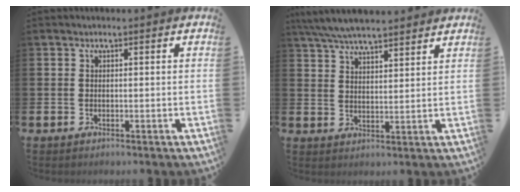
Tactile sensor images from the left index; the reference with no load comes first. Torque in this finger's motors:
{"motor_torque": [1.02, -1.12, 0.79, 0.21]}